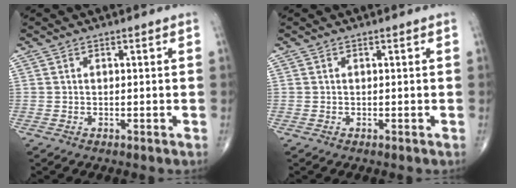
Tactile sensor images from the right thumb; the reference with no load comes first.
{"total": 0.0}